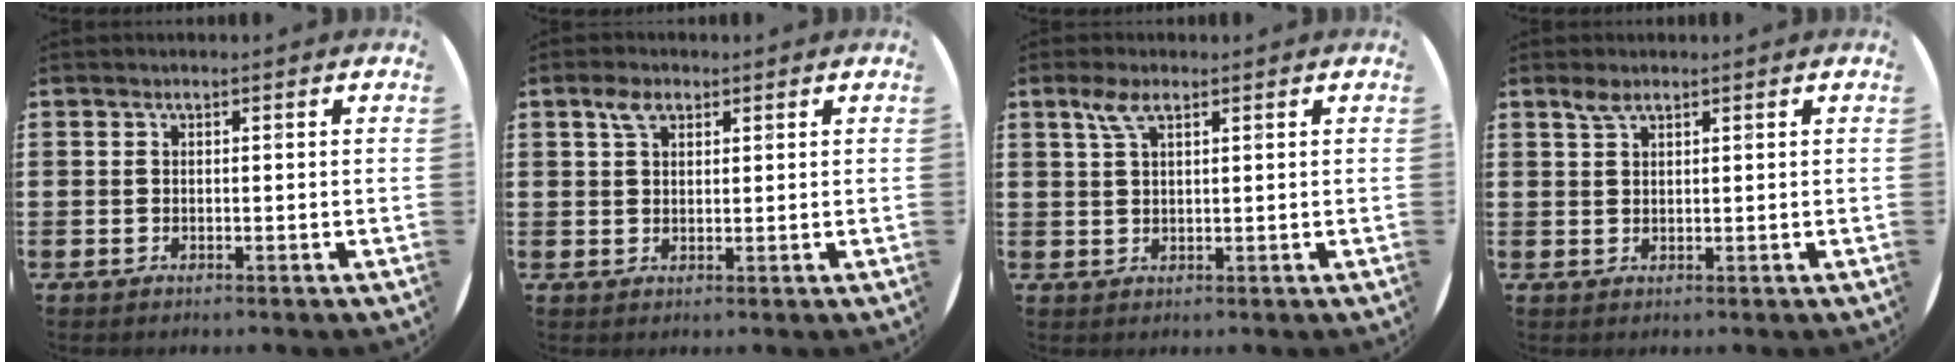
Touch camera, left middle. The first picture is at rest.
{"total": 3.0, "force": [1.9, 1.6, 1.8], "torque": [-0.032, 0.004, 0.033]}
{"total": 3.5, "force": [2.0, 1.1, 2.6], "torque": [-0.058, 0.007, 0.034]}
{"total": 1.7, "force": [1.2, 0.6, 1.0], "torque": [-0.022, 0.004, 0.022]}